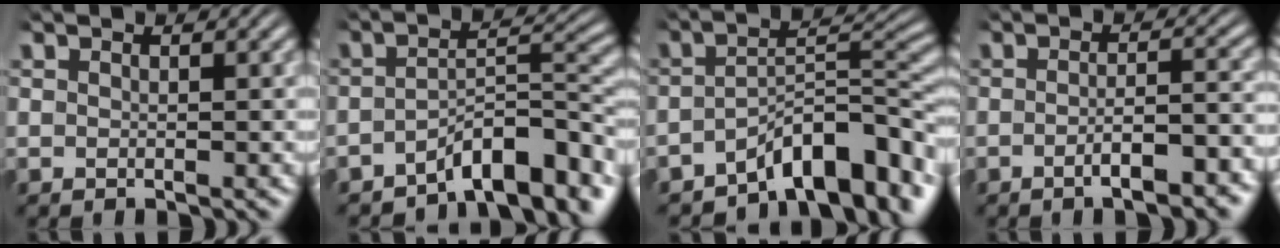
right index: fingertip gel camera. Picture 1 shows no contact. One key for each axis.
{"total": 6.3, "fx": -3.8, "fy": 1.7, "fz": 4.7, "tx": -0.063, "ty": -0.010, "tz": -0.057}
{"total": 7.7, "fx": -4.3, "fy": 2.6, "fz": 5.9, "tx": -0.081, "ty": -0.019, "tz": -0.059}
{"total": 3.5, "fx": -2.6, "fy": 0.4, "fz": 2.3, "tx": -0.033, "ty": -0.007, "tz": -0.043}